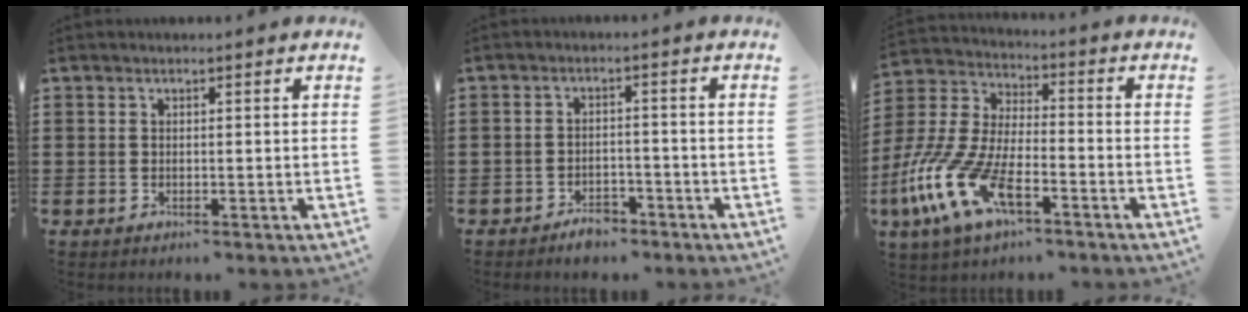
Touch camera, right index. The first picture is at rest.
{"total": 3.1, "force": [-2.7, 1.3, 1.0], "torque": [-0.017, 0.008, -0.052]}
{"total": 13.4, "force": [-7.0, 5.5, 10.0], "torque": [-0.253, -0.005, -0.145]}